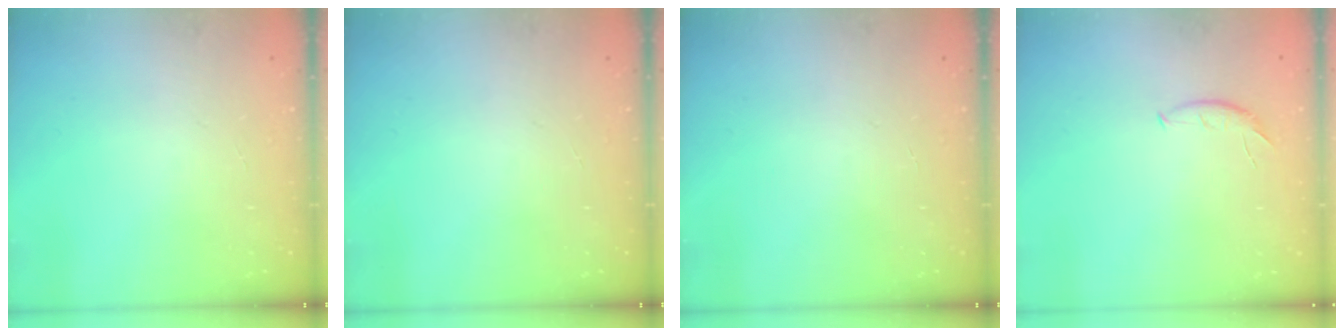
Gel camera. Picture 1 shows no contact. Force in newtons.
{"total": 0.0}
{"total": 0.0}
{"total": 5.5, "press": 5.5, "slide": 0.5}